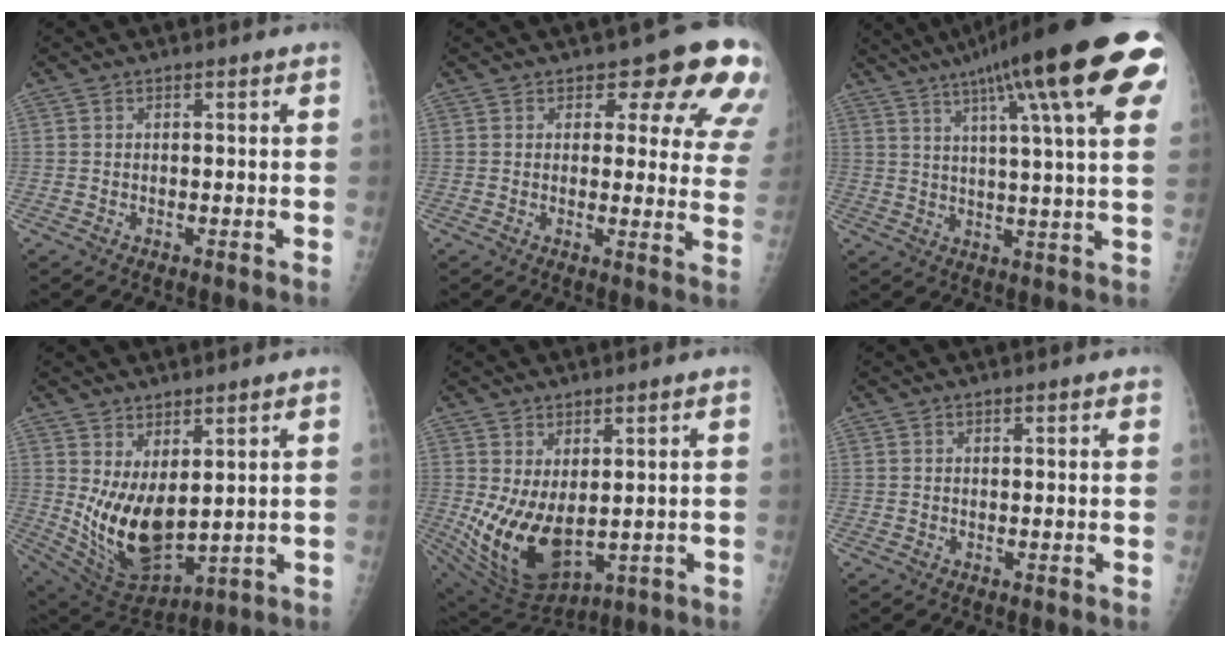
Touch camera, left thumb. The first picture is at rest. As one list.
[{"total": 13.4, "force": [8.5, 6.1, 8.4], "torque": [-0.046, -0.041, 0.075]}, {"total": 24.2, "force": [11.8, 3.7, 20.8], "torque": [-0.300, 0.002, 0.156]}, {"total": 12.9, "force": [2.4, 6.4, 10.9], "torque": [-0.185, -0.040, 0.073]}, {"total": 12.9, "force": [0.3, 7.3, 10.6], "torque": [-0.186, -0.024, 0.038]}, {"total": 1.0, "force": [0.7, 0.4, 0.7], "torque": [-0.009, -0.001, 0.008]}]